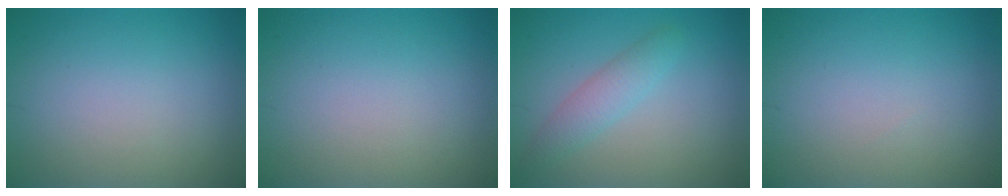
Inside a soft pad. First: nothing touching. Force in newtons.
{"total": 0.0}
{"total": 2.3, "press": 2.3, "slide": 0.1}
{"total": 0.0}